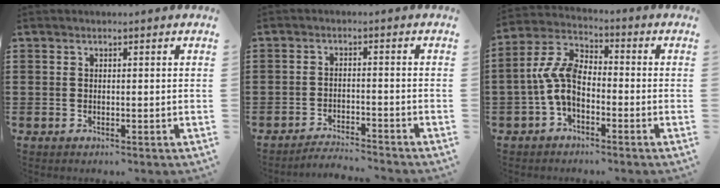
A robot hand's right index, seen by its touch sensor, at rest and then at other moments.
{"total": 2.8, "force": [-2.8, 0.0, 0.1], "torque": [-0.008, 0.002, -0.060]}
{"total": 7.8, "force": [-2.1, 4.3, 6.2], "torque": [-0.163, -0.002, -0.048]}